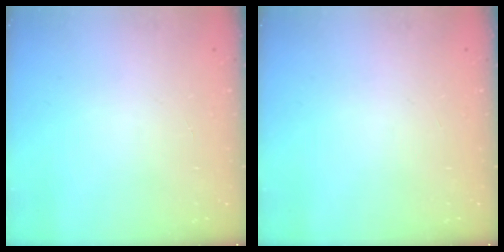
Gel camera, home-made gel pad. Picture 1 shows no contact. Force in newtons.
{"total": 0.0}